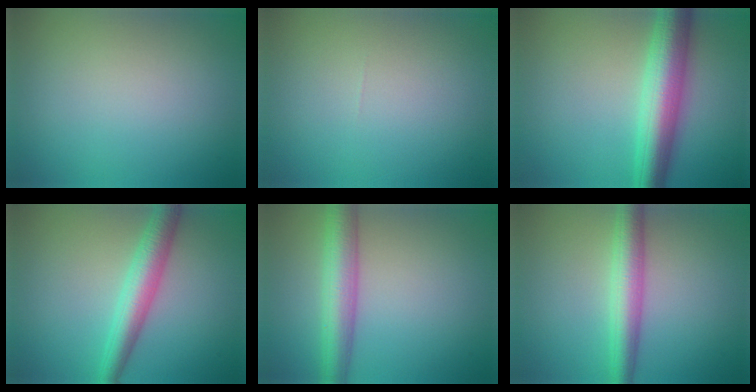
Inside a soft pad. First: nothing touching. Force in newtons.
{"total": 0.0}
{"total": 7.1, "press": 7.1, "slide": 0.1}
{"total": 4.4, "press": 4.4, "slide": 0.1}
{"total": 5.5, "press": 5.5, "slide": 0.2}
{"total": 4.5, "press": 4.5, "slide": 0.1}